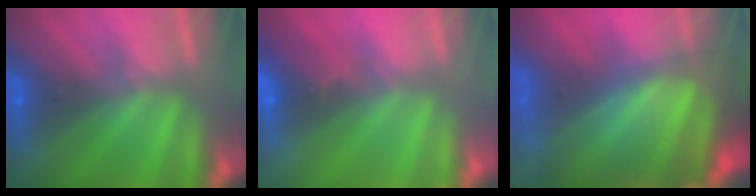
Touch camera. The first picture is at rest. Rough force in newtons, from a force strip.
{"total": 2.6}
{"total": 8.6}